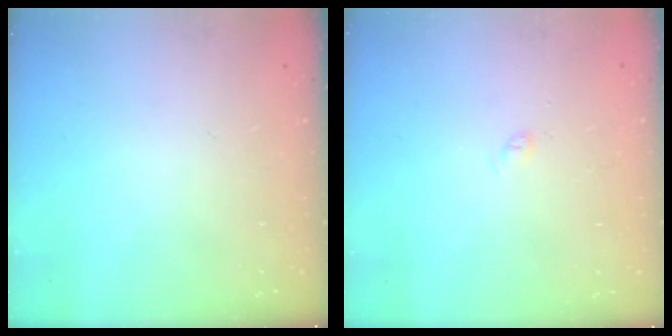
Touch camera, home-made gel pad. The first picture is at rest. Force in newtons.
{"total": 2.4, "press": 2.3, "slide": 0.3}